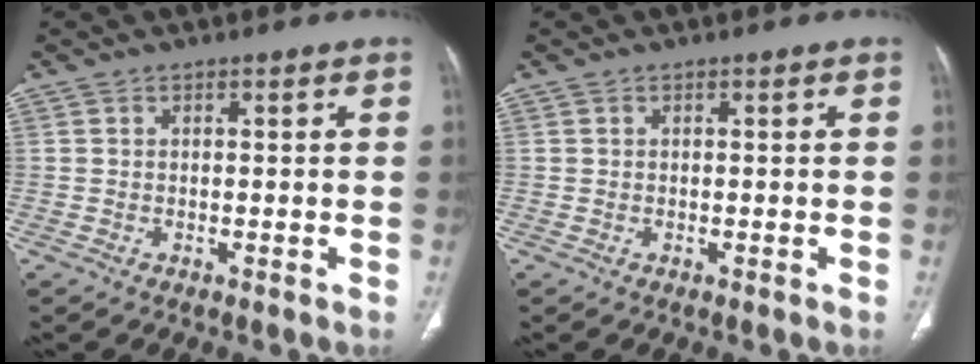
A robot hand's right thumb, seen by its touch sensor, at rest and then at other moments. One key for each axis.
{"total": 0.0}